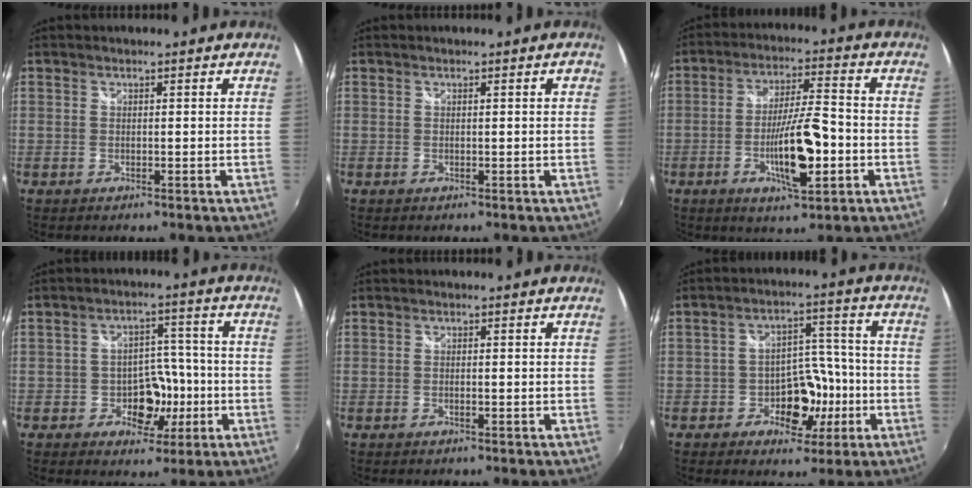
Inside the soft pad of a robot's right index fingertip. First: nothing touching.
{"total": 1.1, "force": [0.3, 0.0, 1.1], "torque": [-0.015, 0.004, 0.004]}
{"total": 12.0, "force": [-3.6, 2.9, 11.1], "torque": [-0.201, -0.007, -0.061]}
{"total": 8.3, "force": [-2.8, 6.3, 4.6], "torque": [-0.080, 0.010, -0.037]}
{"total": 0.6, "force": [-0.3, 0.2, 0.4], "torque": [-0.009, 0.000, -0.006]}
{"total": 9.8, "force": [-3.8, 7.1, 5.5], "torque": [-0.093, 0.018, -0.051]}